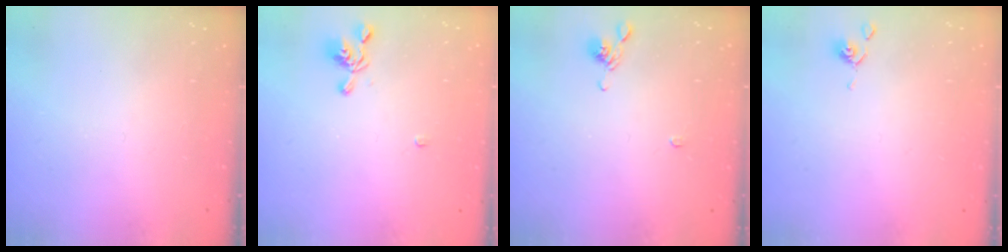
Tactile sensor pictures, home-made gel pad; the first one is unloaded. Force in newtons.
{"total": 4.7, "press": 4.6, "slide": 0.7}
{"total": 4.4, "press": 4.4, "slide": 0.3}
{"total": 2.0, "press": 2.0, "slide": 0.4}